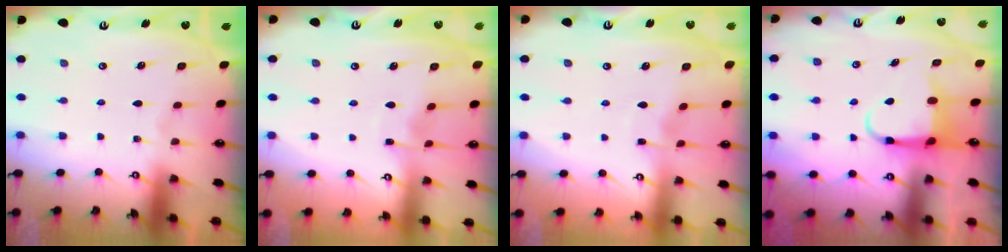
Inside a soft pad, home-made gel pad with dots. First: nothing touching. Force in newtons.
{"total": 4.1, "press": 4.0, "slide": 0.6}
{"total": 2.9, "press": 2.9, "slide": 0.1}
{"total": 4.7, "press": 4.7, "slide": 0.2}